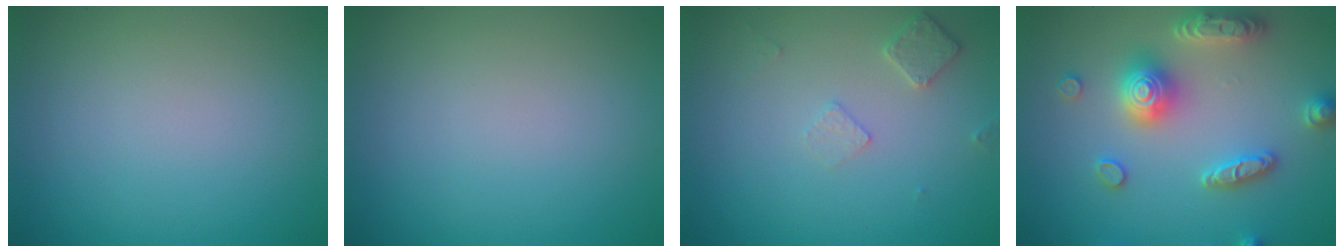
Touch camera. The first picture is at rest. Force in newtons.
{"total": 0.0}
{"total": 1.8, "press": 1.8, "slide": 0.3}
{"total": 4.9, "press": 4.8, "slide": 0.9}